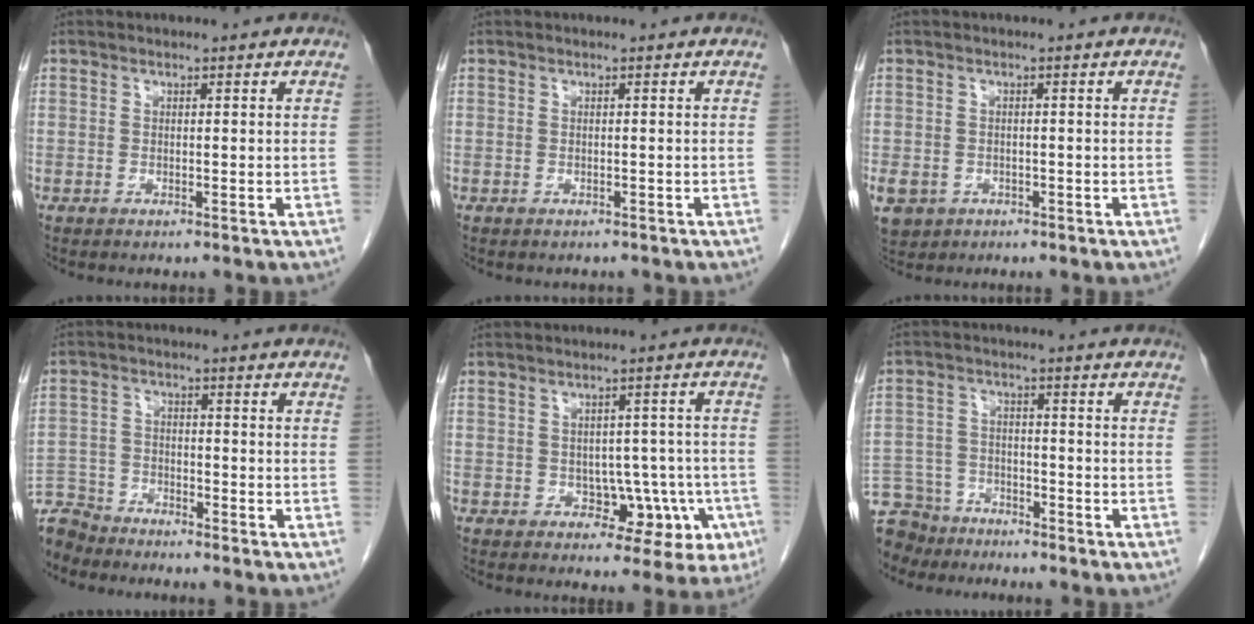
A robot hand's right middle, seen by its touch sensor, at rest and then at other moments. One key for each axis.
{"total": 0.9, "fx": -0.8, "fy": 0.4, "fz": 0.0, "tx": -0.012, "ty": -0.001, "tz": -0.012}
{"total": 10.0, "fx": -4.2, "fy": 8.4, "fz": 3.5, "tx": -0.110, "ty": -0.002, "tz": -0.056}
{"total": 7.5, "fx": -7.1, "fy": 2.3, "fz": -0.2, "tx": 0.000, "ty": 0.001, "tz": -0.142}
{"total": 6.9, "fx": -2.1, "fy": 4.7, "fz": 4.6, "tx": -0.041, "ty": 0.020, "tz": -0.016}
{"total": 11.1, "fx": -9.6, "fy": 5.4, "fz": 1.6, "tx": -0.048, "ty": 0.007, "tz": -0.164}